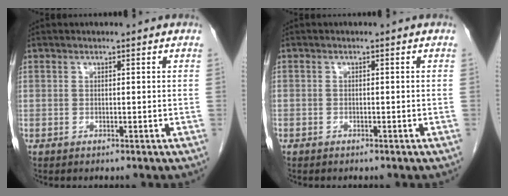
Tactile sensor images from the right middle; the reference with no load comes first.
{"total": 0.8, "force": [-0.6, 0.5, 0.1], "torque": [-0.007, 0.003, -0.011]}